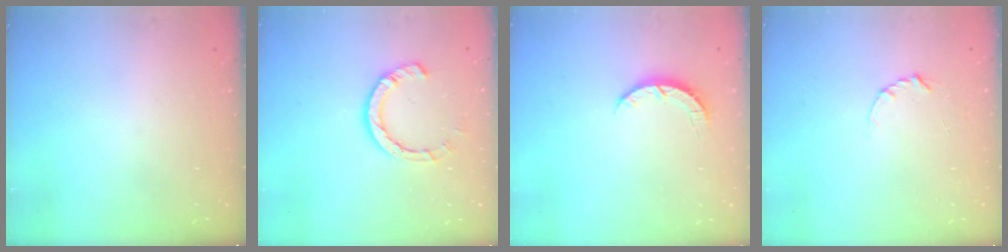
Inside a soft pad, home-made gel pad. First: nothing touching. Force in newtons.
{"total": 7.8, "press": 7.7, "slide": 1.2}
{"total": 3.6, "press": 3.5, "slide": 0.5}
{"total": 2.9, "press": 2.9, "slide": 0.3}